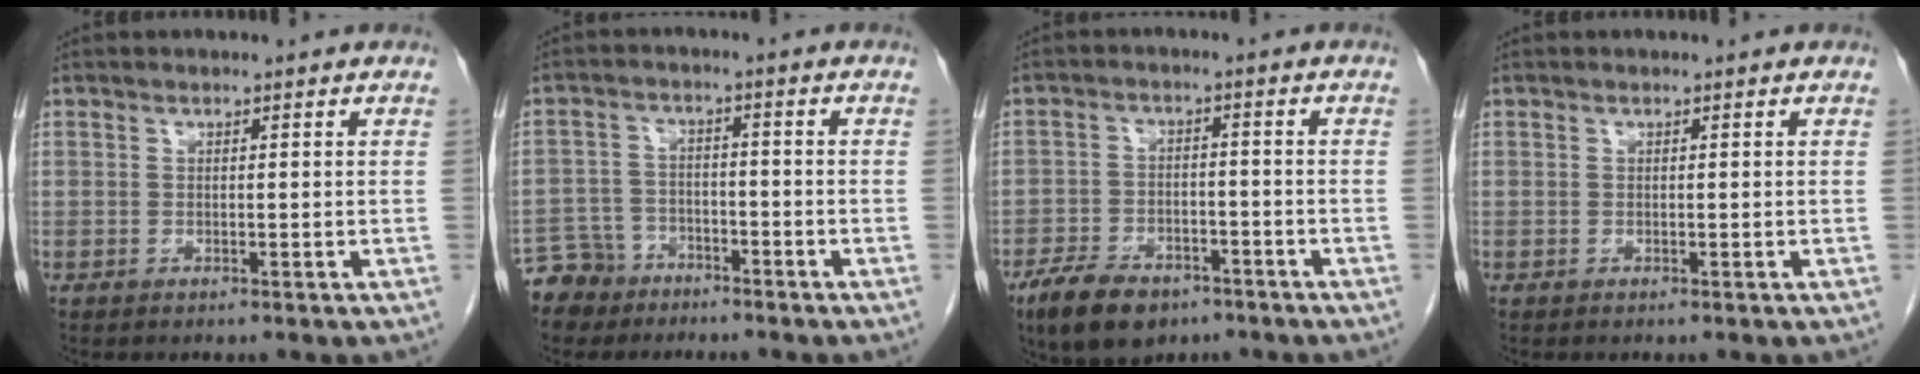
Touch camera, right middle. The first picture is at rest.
{"total": 6.2, "force": [-4.8, 4.0, -0.2], "torque": [0.004, 0.001, -0.090]}
{"total": 9.1, "force": [-6.3, 4.5, 4.9], "torque": [-0.094, -0.006, -0.105]}
{"total": 0.0}